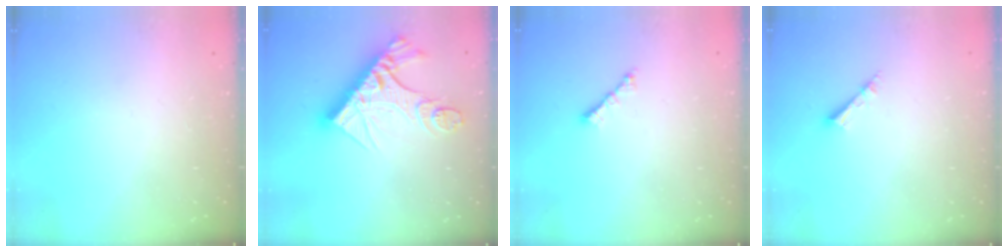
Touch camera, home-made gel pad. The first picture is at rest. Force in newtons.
{"total": 18.6, "press": 18.5, "slide": 2.1}
{"total": 1.8, "press": 1.7, "slide": 0.6}
{"total": 2.3, "press": 2.3, "slide": 0.1}